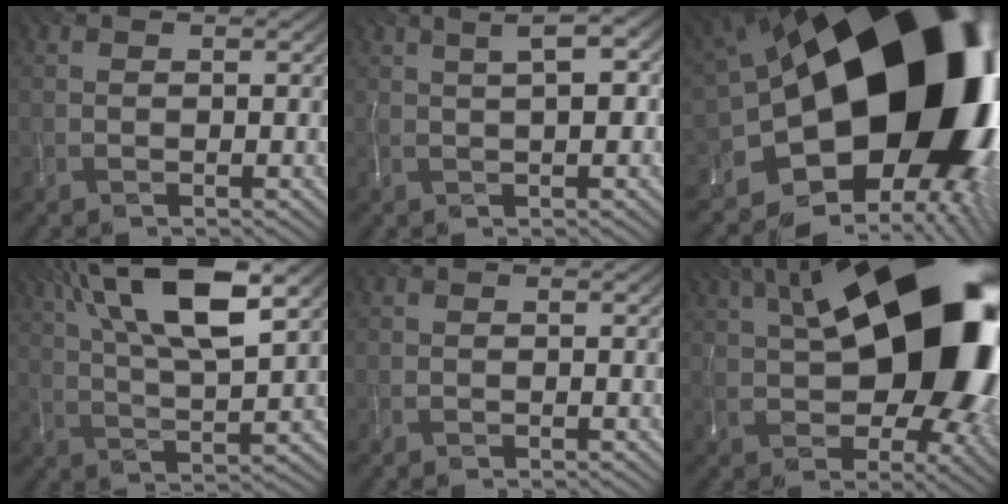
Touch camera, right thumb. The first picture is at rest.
{"total": 4.1, "force": [1.5, 0.9, 3.7], "torque": [-0.055, 0.019, 0.016]}
{"total": 22.5, "force": [-1.0, 14.4, 17.2], "torque": [-0.276, -0.075, -0.005]}
{"total": 14.5, "force": [7.2, 4.2, 11.9], "torque": [-0.244, 0.022, 0.131]}
{"total": 0.0}
{"total": 21.1, "force": [5.1, 11.1, 17.2], "torque": [-0.263, 0.031, 0.089]}